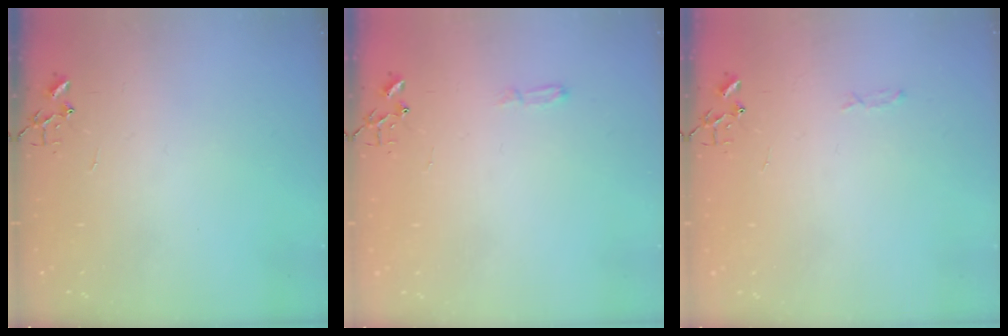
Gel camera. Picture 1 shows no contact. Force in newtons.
{"total": 4.0, "press": 3.9, "slide": 0.5}
{"total": 3.3, "press": 3.3, "slide": 0.5}